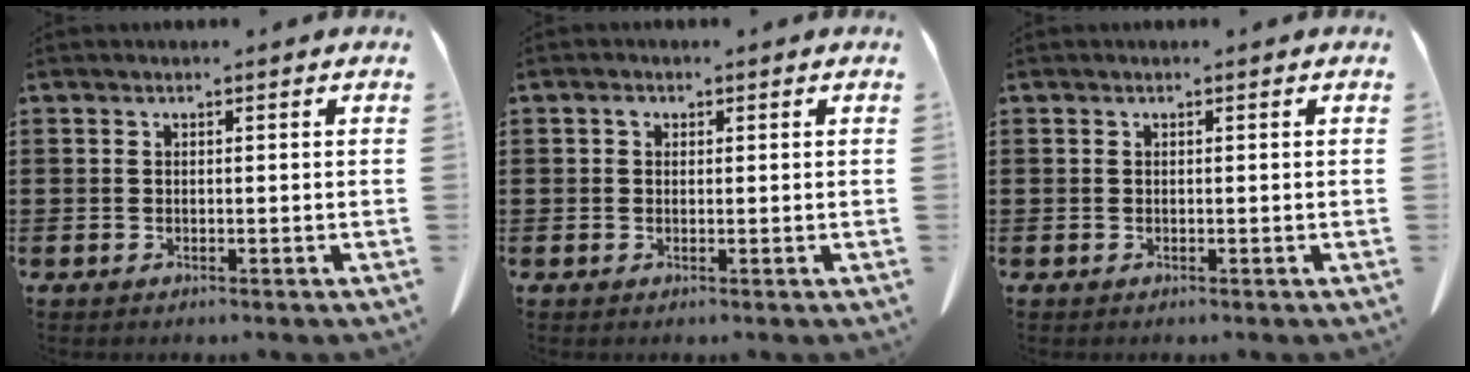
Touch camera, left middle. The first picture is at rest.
{"total": 1.0, "force": [0.3, 0.7, 0.6], "torque": [-0.015, 0.003, 0.007]}
{"total": 0.0}